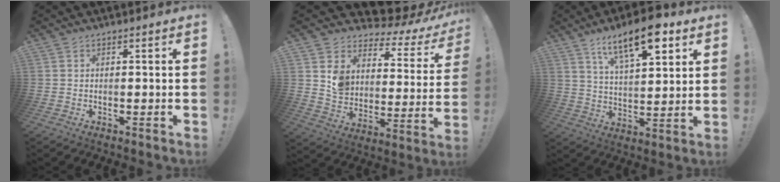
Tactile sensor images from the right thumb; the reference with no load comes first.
{"total": 7.2, "force": [5.5, 4.0, 2.5], "torque": [-0.053, -0.072, 0.092]}
{"total": 15.7, "force": [8.8, 5.9, 11.6], "torque": [-0.185, -0.033, 0.145]}